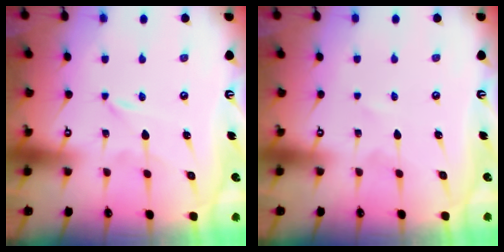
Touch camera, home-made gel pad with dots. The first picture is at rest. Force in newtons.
{"total": 0.0}